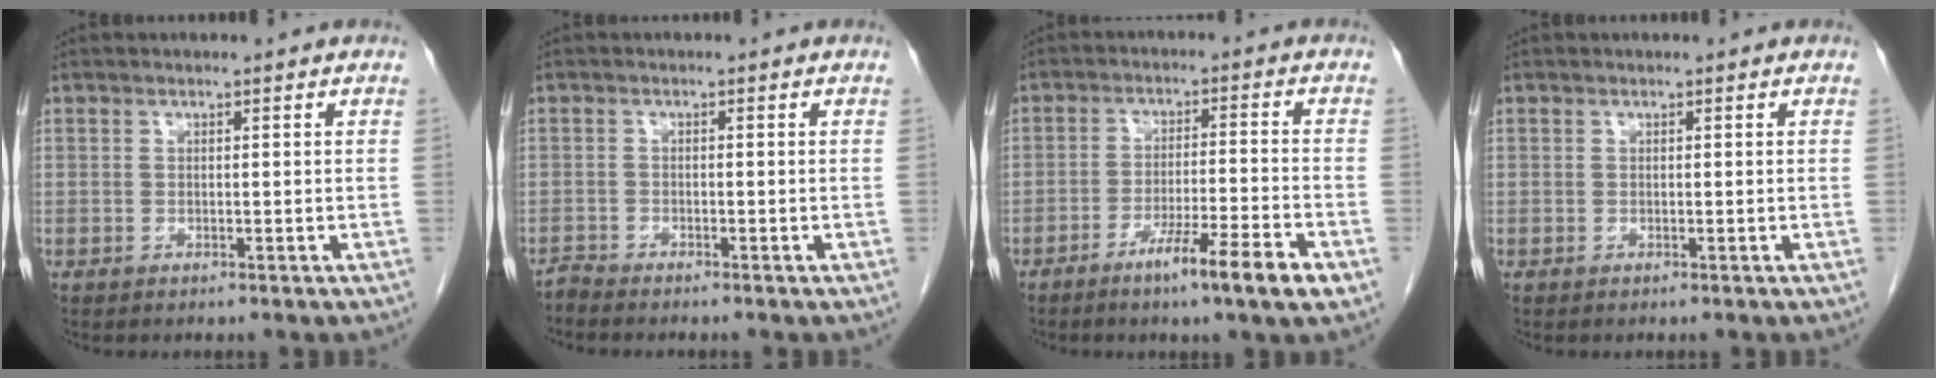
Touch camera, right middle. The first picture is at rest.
{"total": 1.4, "force": [-1.4, -0.3, -0.2], "torque": [0.004, -0.006, -0.029]}
{"total": 8.7, "force": [-4.9, -0.5, 7.1], "torque": [-0.112, -0.014, -0.082]}
{"total": 0.0}